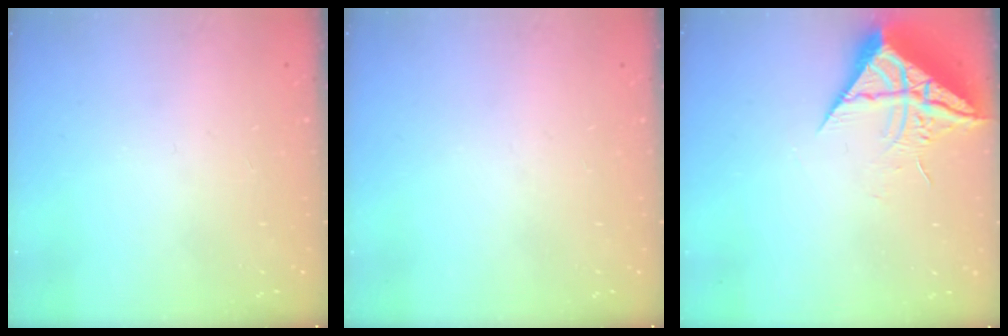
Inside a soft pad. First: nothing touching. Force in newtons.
{"total": 0.0}
{"total": 10.4, "press": 10.4, "slide": 0.8}